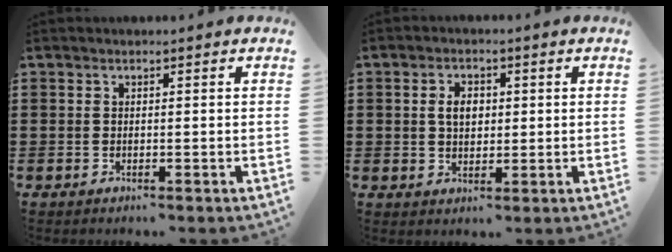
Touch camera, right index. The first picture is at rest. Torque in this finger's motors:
{"motor_torque": [0.77, 0.71, 0.39, 0.09]}